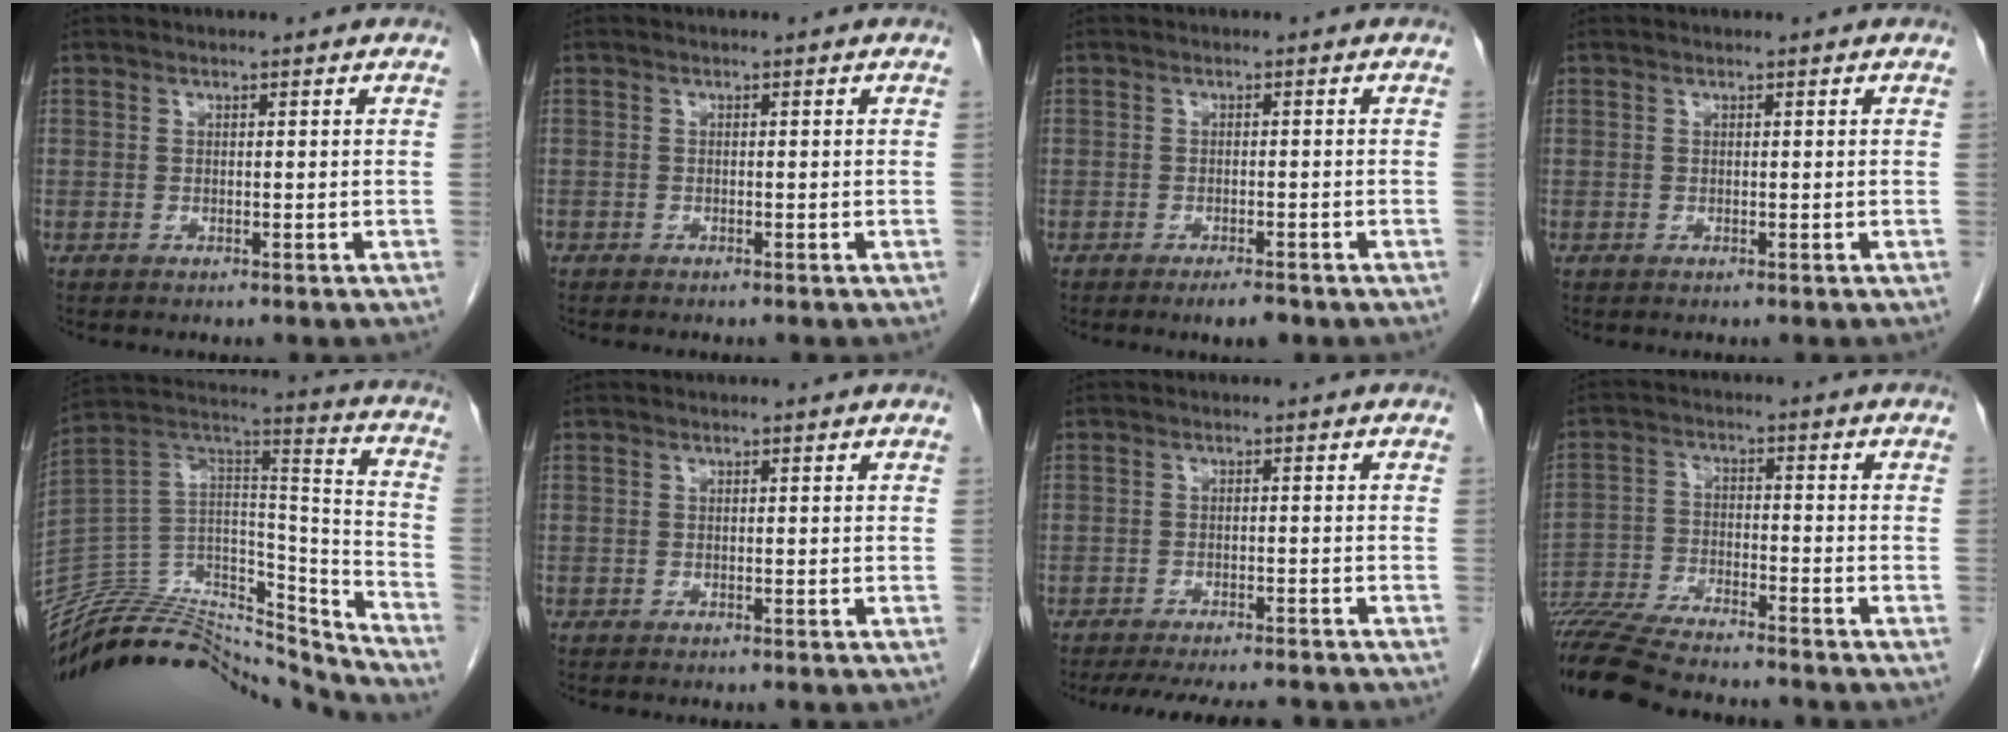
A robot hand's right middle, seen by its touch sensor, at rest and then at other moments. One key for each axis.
{"total": 1.0, "fx": -0.9, "fy": 0.2, "fz": 0.4, "tx": -0.010, "ty": -0.002, "tz": -0.013}
{"total": 2.4, "fx": -1.8, "fy": 0.5, "fz": 1.6, "tx": -0.025, "ty": -0.002, "tz": -0.025}
{"total": 0.0}
{"total": 27.0, "fx": -25.7, "fy": 5.5, "fz": 6.0, "tx": -0.106, "ty": 0.036, "tz": -0.401}
{"total": 0.6, "fx": -0.6, "fy": 0.1, "fz": 0.2, "tx": -0.008, "ty": -0.001, "tz": -0.009}
{"total": 11.7, "fx": -10.5, "fy": 2.2, "fz": 4.5, "tx": -0.070, "ty": -0.003, "tz": -0.137}
{"total": 16.0, "fx": -14.2, "fy": 1.6, "fz": 7.1, "tx": -0.132, "ty": -0.026, "tz": -0.236}